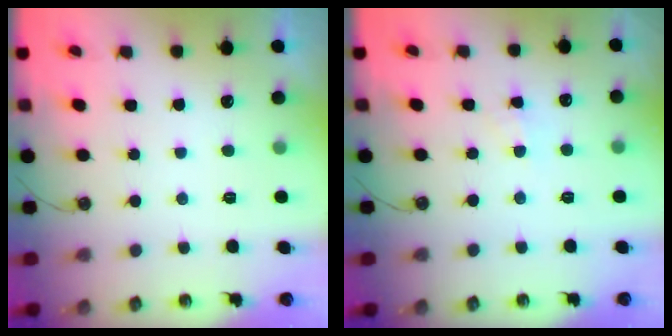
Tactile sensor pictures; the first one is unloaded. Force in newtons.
{"total": 4.6, "press": 4.6, "slide": 0.6}